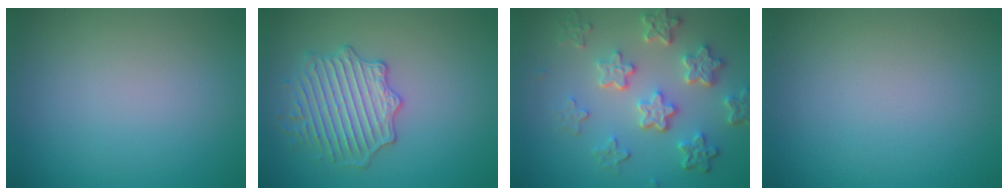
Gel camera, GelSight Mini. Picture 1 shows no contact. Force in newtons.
{"total": 3.8, "press": 3.7, "slide": 0.6}
{"total": 5.8, "press": 4.4, "slide": 3.8}
{"total": 0.0}